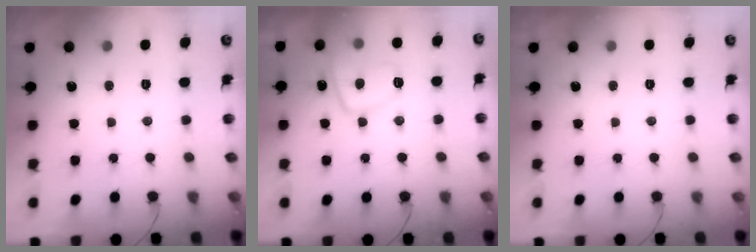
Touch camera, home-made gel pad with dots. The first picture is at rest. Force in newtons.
{"total": 9.9, "press": 9.8, "slide": 1.3}
{"total": 0.0}